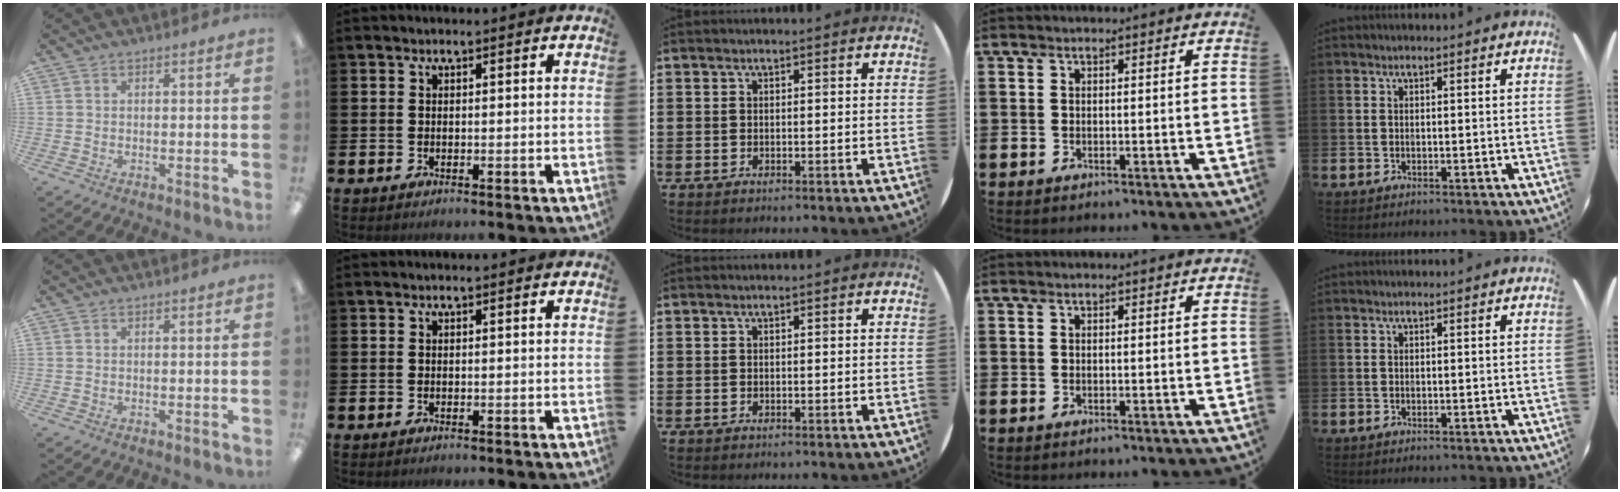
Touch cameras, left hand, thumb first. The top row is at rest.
{}